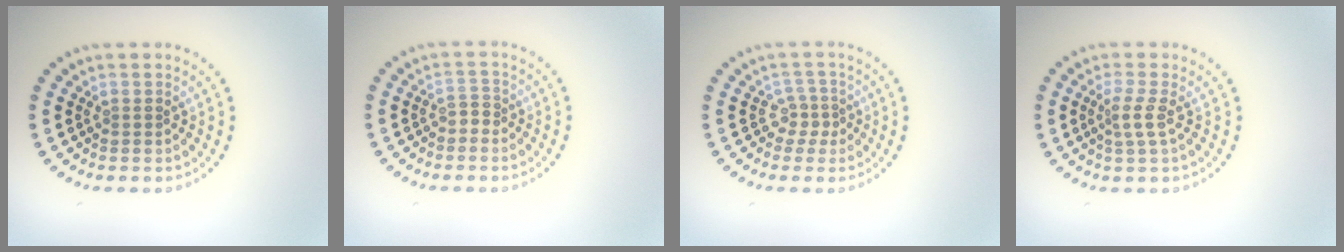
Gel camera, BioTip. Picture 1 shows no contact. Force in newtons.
{"total": 1.0, "press": 0.8, "slide": 0.5}
{"total": 1.9, "press": 1.3, "slide": 1.4}
{"total": 1.7, "press": 1.3, "slide": 1.1}